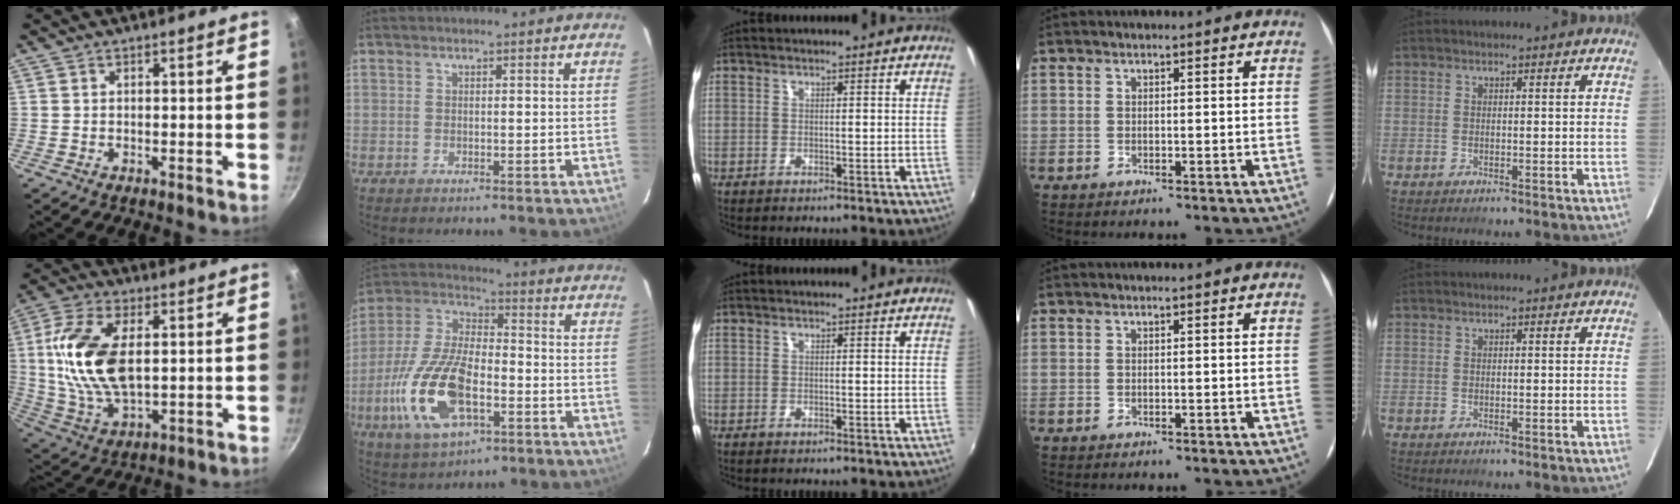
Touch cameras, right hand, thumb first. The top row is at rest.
{"thumb": {"total": 17.1, "force": [2.3, 9.2, 14.3], "torque": [-0.271, -0.001, 0.045]}, "index": {"total": 19.0, "force": [-6.4, 8.8, 15.6], "torque": [-0.343, -0.011, -0.116]}}